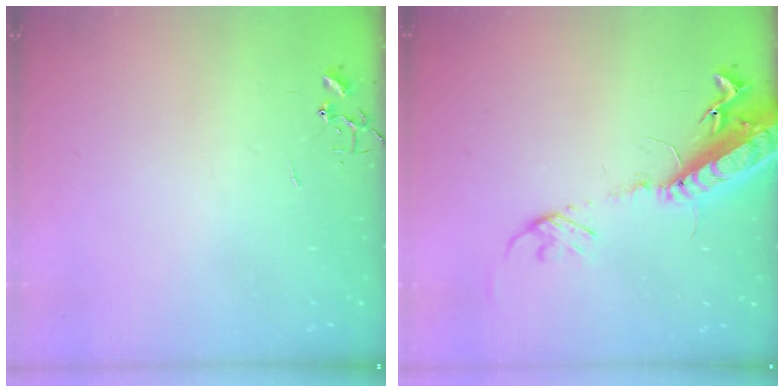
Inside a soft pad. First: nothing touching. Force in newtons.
{"total": 17.4, "press": 16.9, "slide": 4.1}